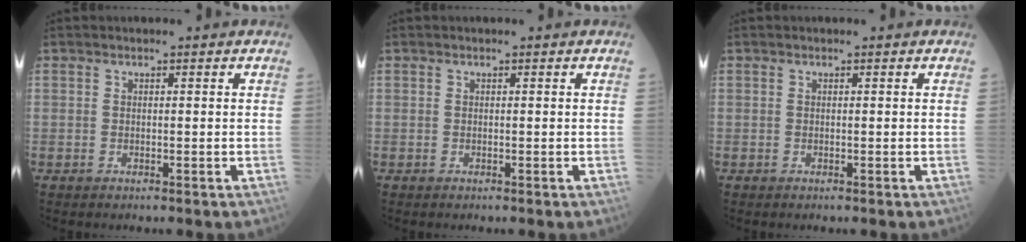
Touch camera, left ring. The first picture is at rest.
{"total": 0.0}
{"total": 0.0}